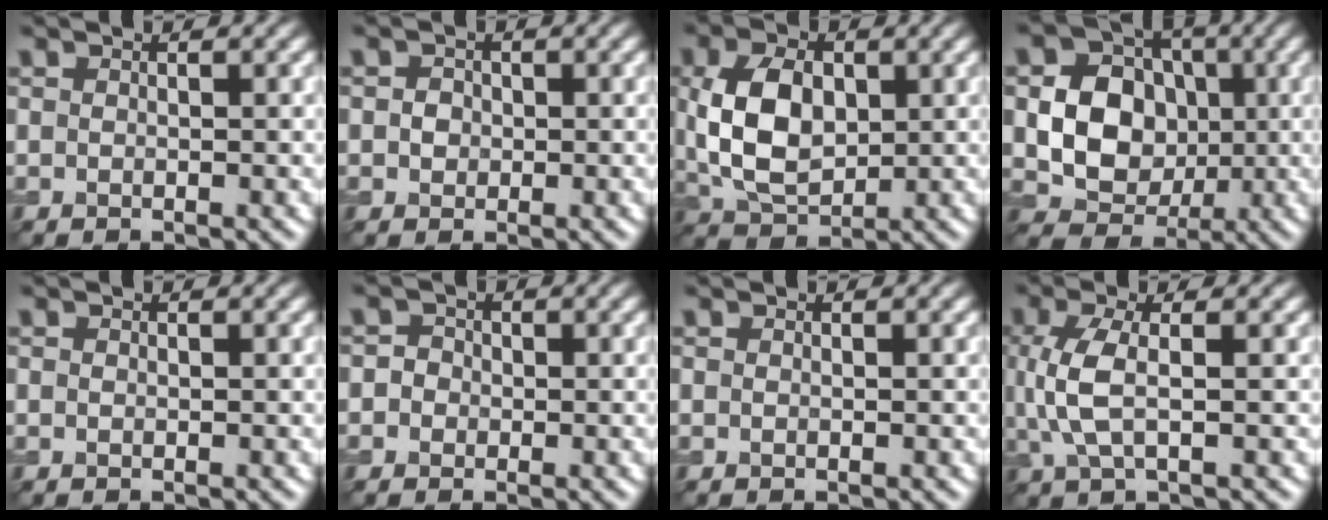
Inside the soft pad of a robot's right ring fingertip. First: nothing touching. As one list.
[{"total": 1.6, "force": [0.2, 1.4, 0.6], "torque": [-0.007, 0.002, -0.004]}, {"total": 6.9, "force": [0.7, 4.4, 5.3], "torque": [-0.112, 0.001, 0.013]}, {"total": 7.4, "force": [-0.2, 6.2, 4.0], "torque": [-0.058, -0.002, -0.011]}, {"total": 0.0}, {"total": 1.8, "force": [0.0, 1.7, 0.5], "torque": [0.014, 0.004, -0.021]}, {"total": 0.0}, {"total": 3.8, "force": [0.2, 1.5, 3.6], "torque": [-0.089, -0.006, 0.004]}]